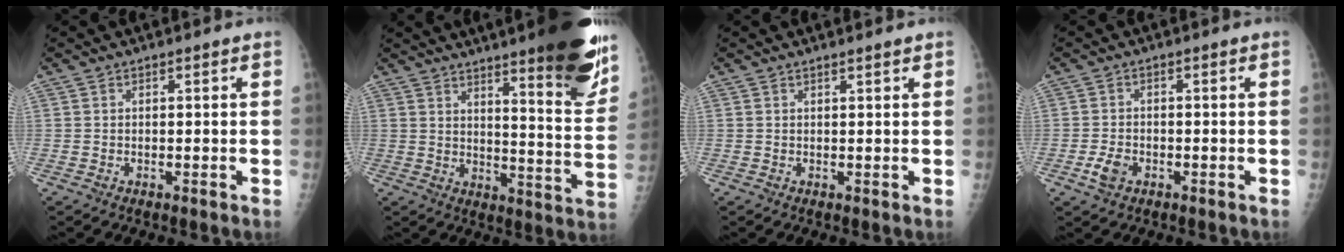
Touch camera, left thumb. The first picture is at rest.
{"total": 20.5, "force": [13.7, 3.2, 14.9], "torque": [-0.174, -0.077, 0.186]}
{"total": 0.9, "force": [0.7, 0.0, 0.5], "torque": [-0.007, -0.004, 0.012]}
{"total": 3.3, "force": [-1.5, 2.2, 2.0], "torque": [-0.040, 0.004, -0.027]}